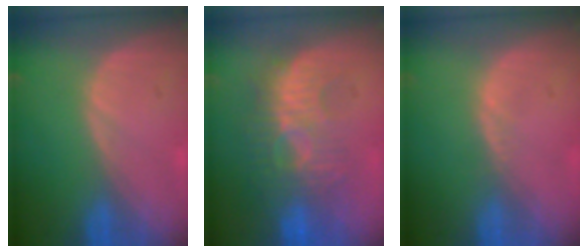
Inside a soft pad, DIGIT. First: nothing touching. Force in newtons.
{"total": 9.4, "press": 8.9, "slide": 2.9}
{"total": 0.7, "press": 0.6, "slide": 0.3}